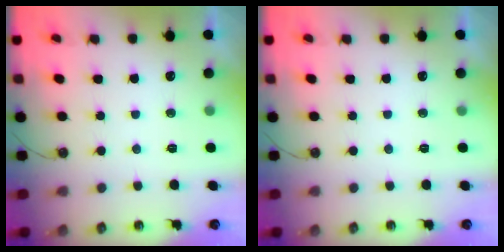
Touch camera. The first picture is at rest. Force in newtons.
{"total": 0.0}